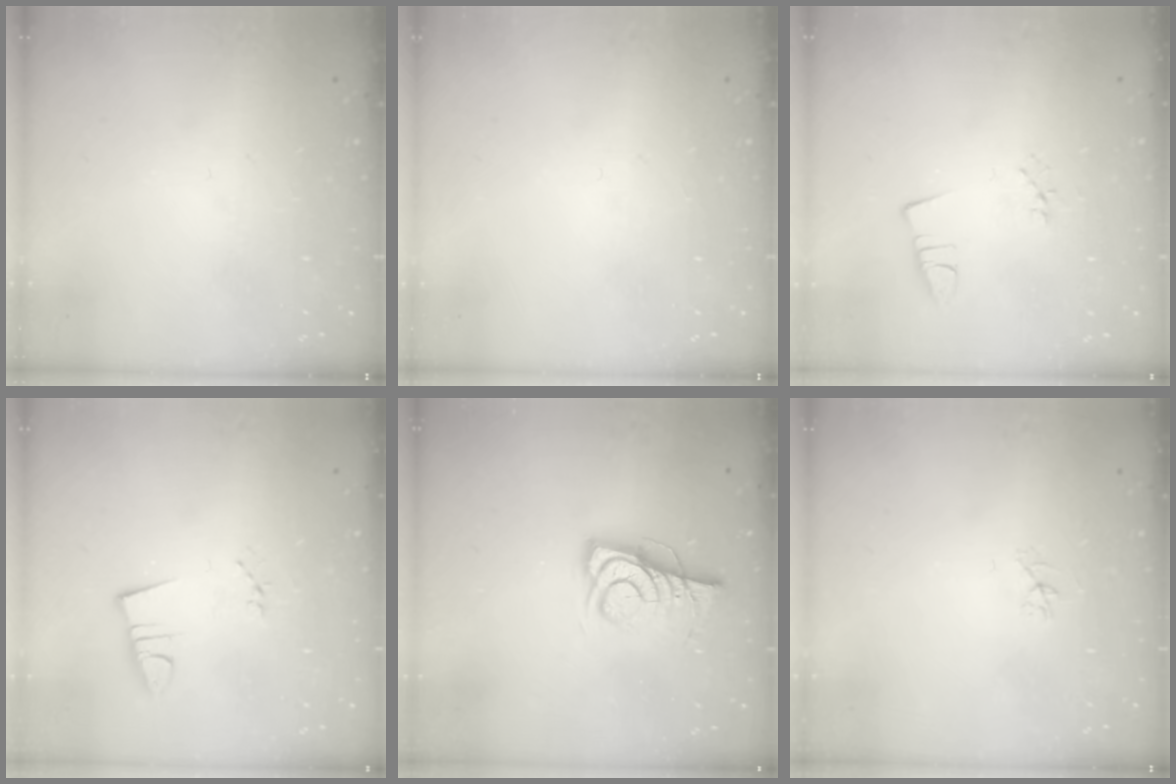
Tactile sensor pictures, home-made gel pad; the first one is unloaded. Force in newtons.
{"total": 0.0}
{"total": 1.9, "press": 1.4, "slide": 1.3}
{"total": 2.9, "press": 1.4, "slide": 2.5}
{"total": 7.7, "press": 7.6, "slide": 0.8}
{"total": 4.2, "press": 4.2, "slide": 0.3}